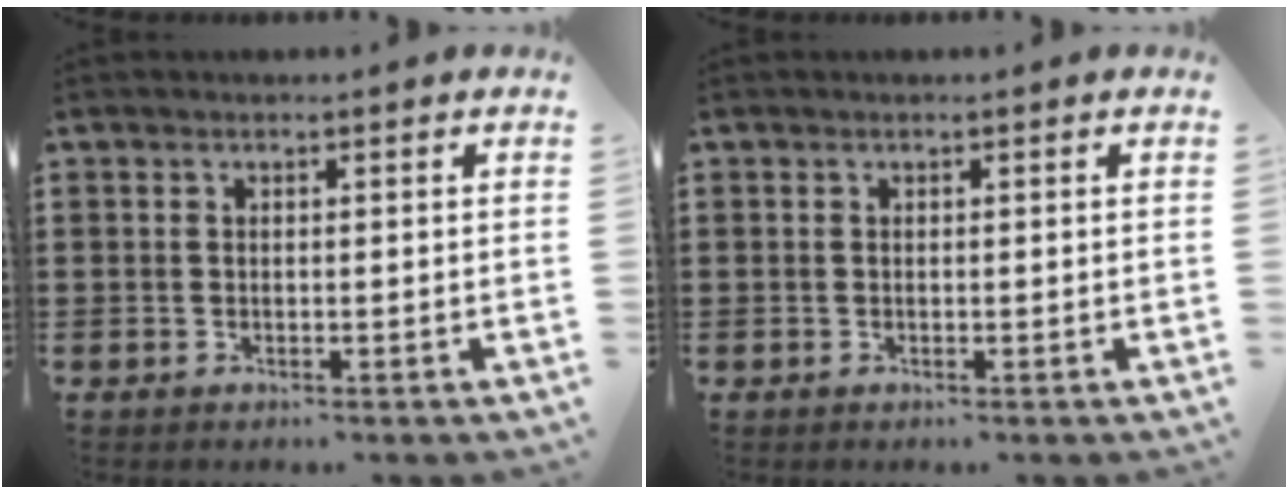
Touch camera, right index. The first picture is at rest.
{"total": 0.0}